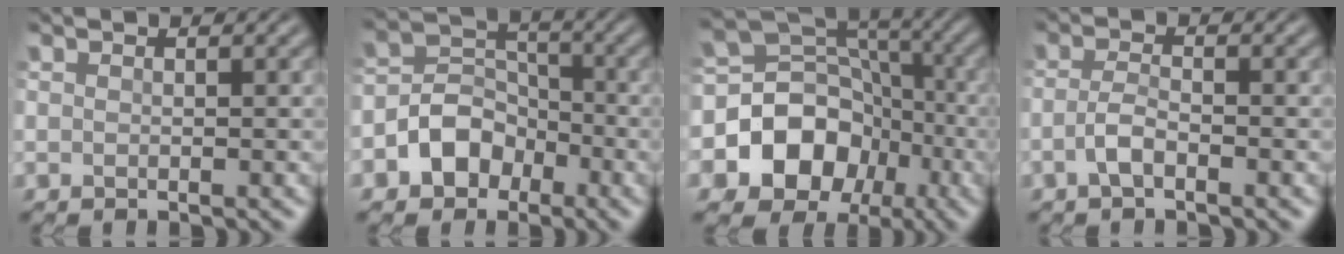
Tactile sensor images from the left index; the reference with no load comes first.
{"total": 4.5, "force": [-2.7, 3.3, 1.7], "torque": [-0.023, 0.003, -0.049]}
{"total": 11.0, "force": [-3.7, 9.3, 4.5], "torque": [-0.073, 0.014, -0.087]}
{"total": 1.9, "force": [-1.2, 0.5, 1.4], "torque": [-0.033, 0.001, -0.024]}